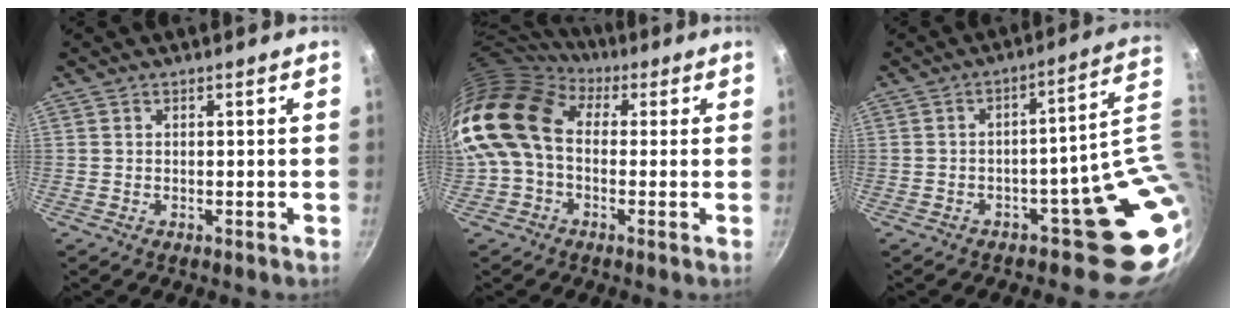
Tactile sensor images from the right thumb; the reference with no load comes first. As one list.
[{"total": 15.7, "force": [0.9, 11.6, 10.5], "torque": [-0.197, 0.030, -0.003]}, {"total": 10.0, "force": [1.0, 3.9, 9.1], "torque": [-0.055, 0.005, 0.023]}]